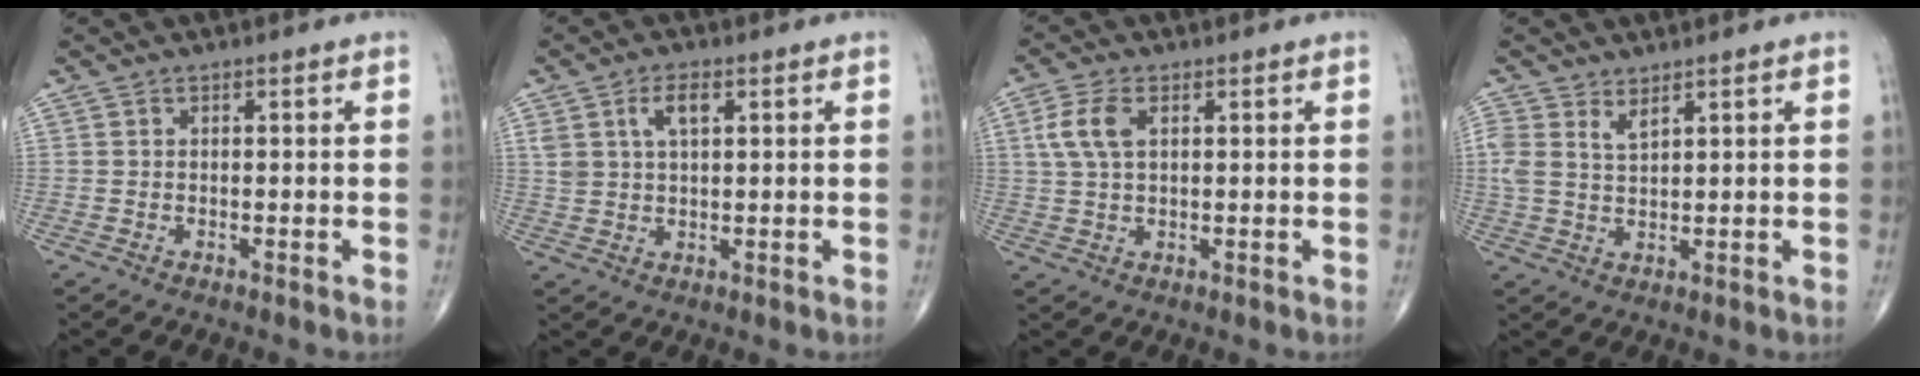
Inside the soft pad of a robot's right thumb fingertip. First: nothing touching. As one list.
[{"total": 5.1, "force": [2.1, 2.5, 3.9], "torque": [-0.071, 0.001, 0.044]}, {"total": 5.7, "force": [1.7, 3.0, 4.5], "torque": [-0.109, 0.008, 0.034]}, {"total": 3.5, "force": [2.3, 1.3, 2.3], "torque": [-0.049, -0.009, 0.052]}]